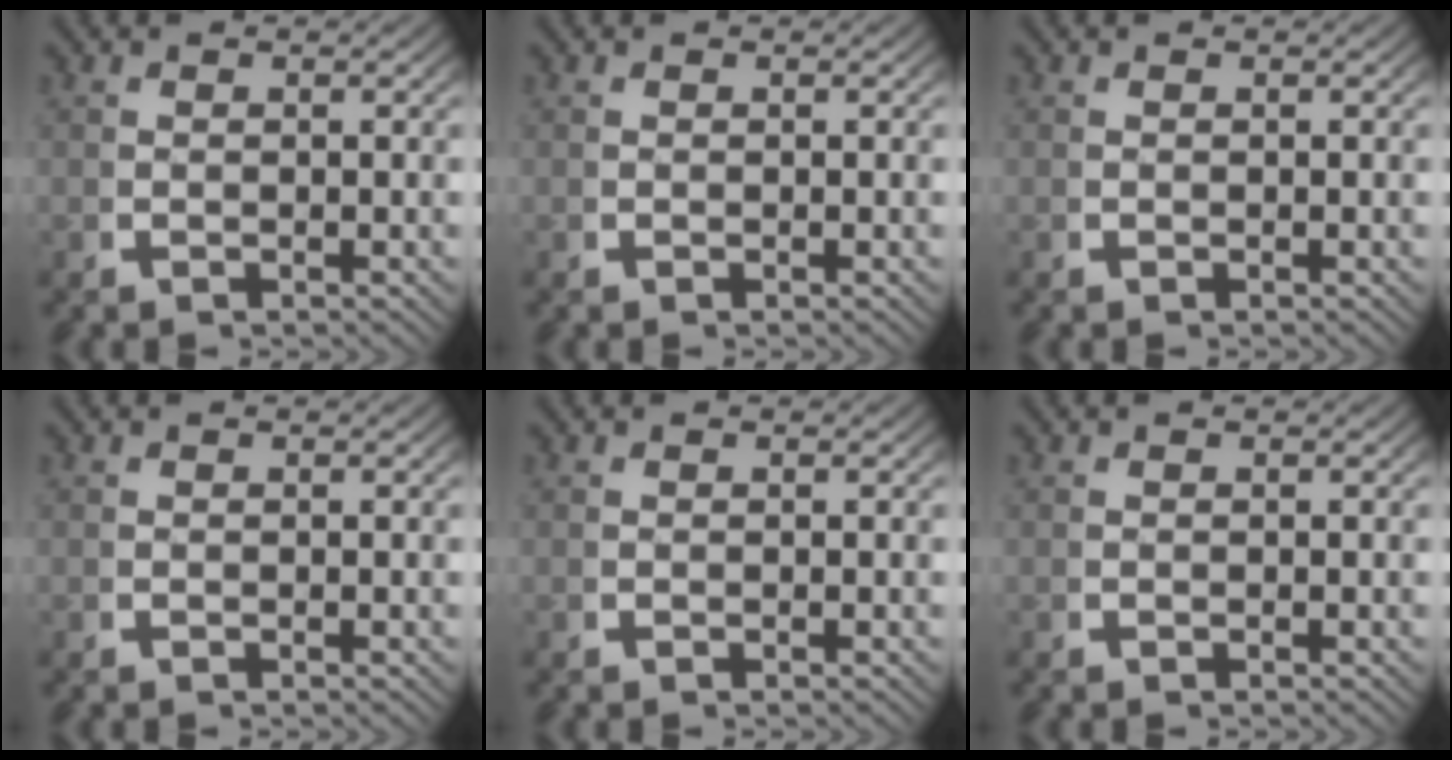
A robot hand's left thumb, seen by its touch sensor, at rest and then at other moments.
{"total": 0.0}
{"total": 0.0}
{"total": 0.0}
{"total": 0.0}
{"total": 0.0}